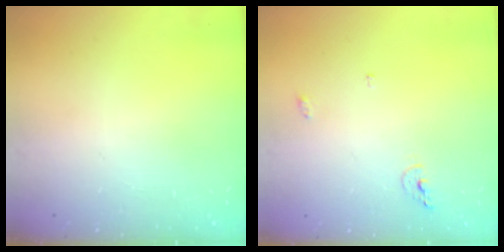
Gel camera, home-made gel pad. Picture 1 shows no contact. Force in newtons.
{"total": 5.6, "press": 5.5, "slide": 0.9}